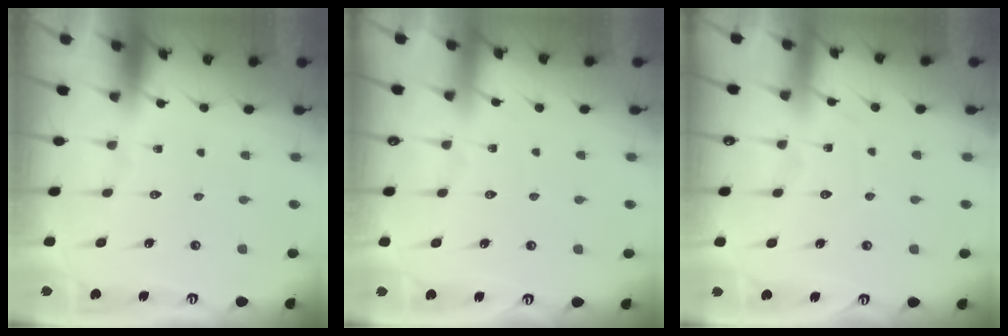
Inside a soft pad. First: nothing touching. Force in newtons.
{"total": 2.1, "press": 2.1, "slide": 0.3}
{"total": 4.0, "press": 4.0, "slide": 0.5}